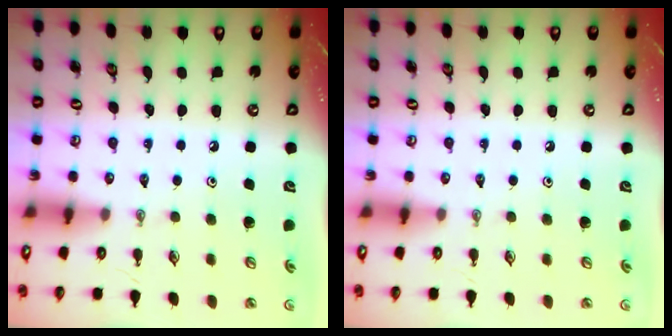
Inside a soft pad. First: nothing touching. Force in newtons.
{"total": 0.0}